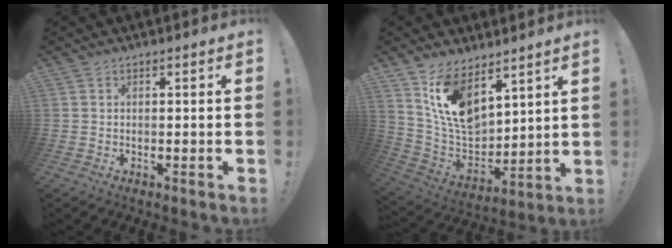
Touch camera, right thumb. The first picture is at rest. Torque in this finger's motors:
{"motor_torque": [2.16, 2.85, 0.33, -0.12, 0.31]}